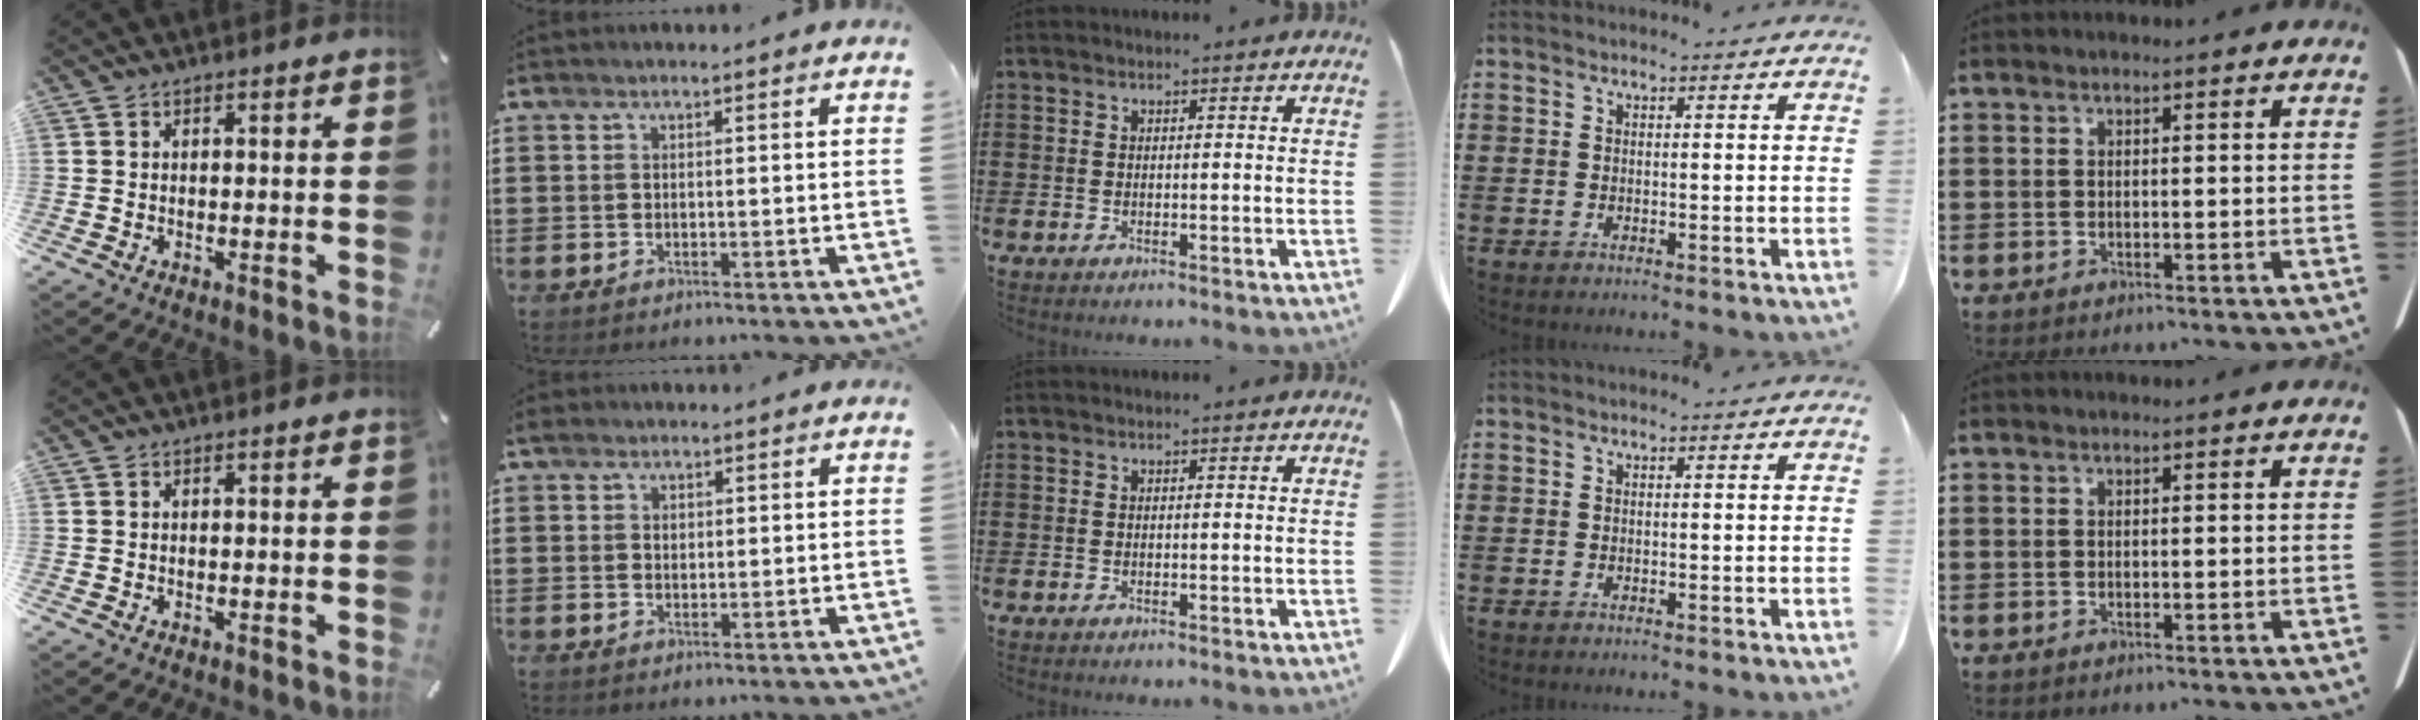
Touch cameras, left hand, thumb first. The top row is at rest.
{"index": {"total": 1.5, "force": [0.9, 1.1, 0.5], "torque": [-0.004, 0.004, 0.014]}}